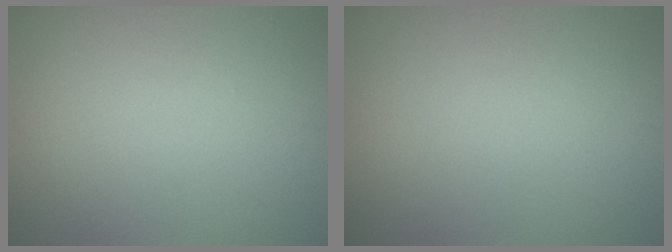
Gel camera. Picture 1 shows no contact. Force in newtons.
{"total": 0.0}